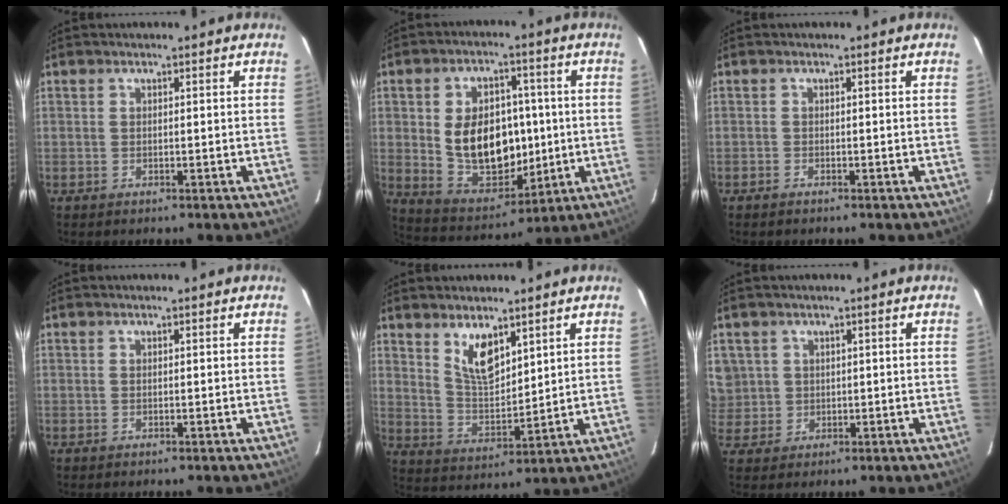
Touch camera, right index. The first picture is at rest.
{"total": 15.8, "force": [0.1, 10.9, 11.4], "torque": [-0.222, 0.003, 0.029]}
{"total": 0.7, "force": [-0.6, 0.3, 0.0], "torque": [-0.004, 0.002, -0.013]}
{"total": 0.0}
{"total": 7.9, "force": [4.9, 3.4, 5.2], "torque": [-0.089, -0.003, 0.101]}
{"total": 6.4, "force": [1.5, 6.0, 1.3], "torque": [-0.023, 0.012, 0.038]}